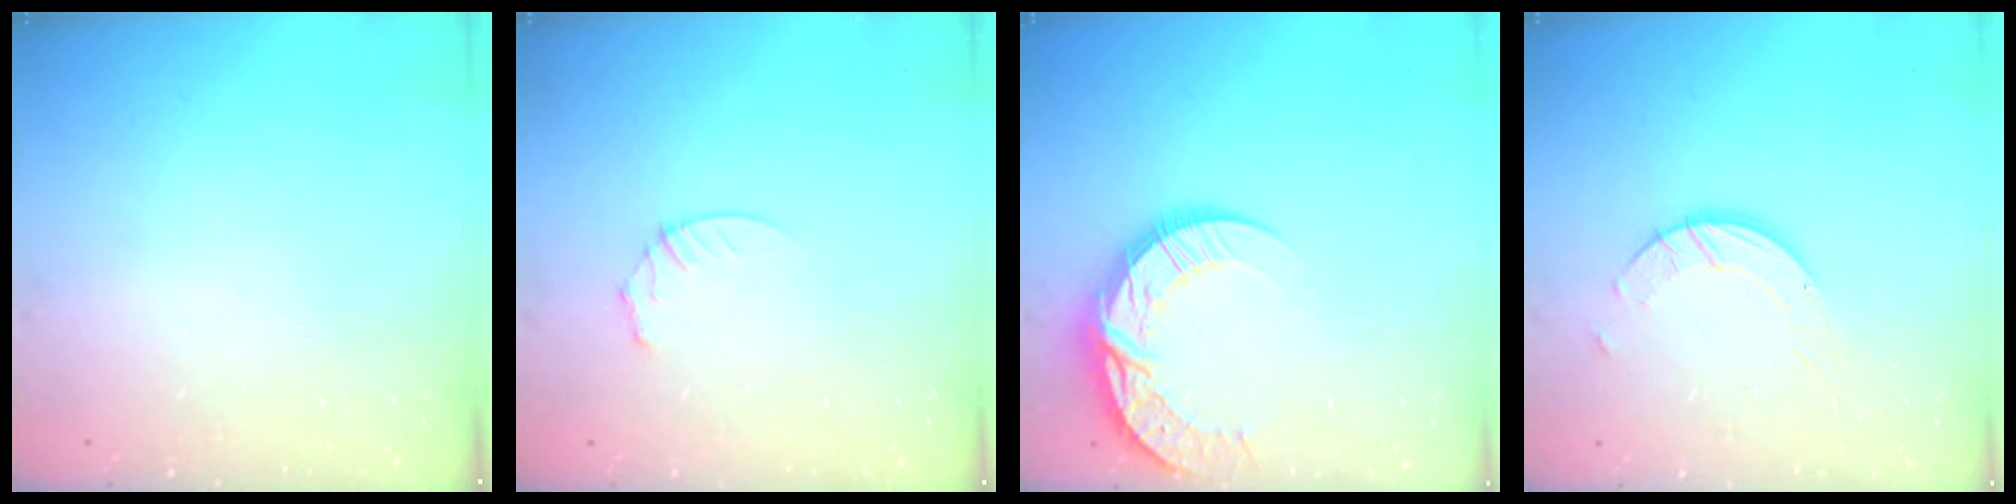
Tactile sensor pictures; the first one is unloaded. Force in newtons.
{"total": 3.5, "press": 3.5, "slide": 0.3}
{"total": 13.9, "press": 13.8, "slide": 1.4}
{"total": 5.9, "press": 5.9, "slide": 0.5}